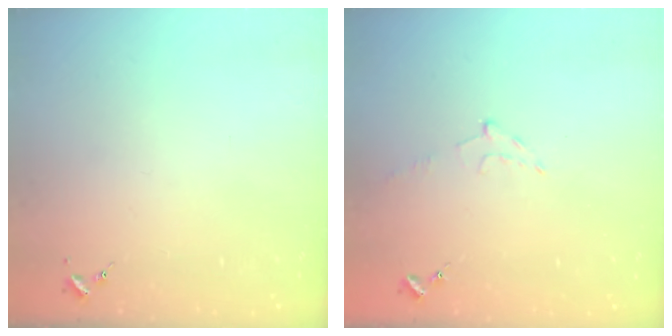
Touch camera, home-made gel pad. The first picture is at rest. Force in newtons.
{"total": 5.3, "press": 5.3, "slide": 0.6}